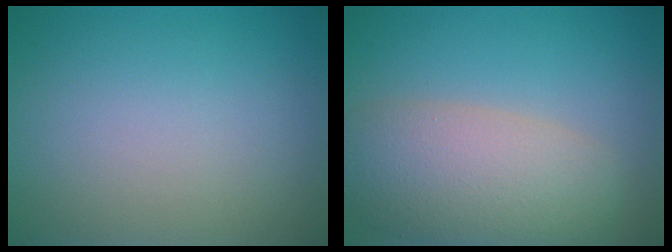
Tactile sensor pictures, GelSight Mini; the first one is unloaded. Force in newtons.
{"total": 7.6, "press": 7.6, "slide": 0.4}